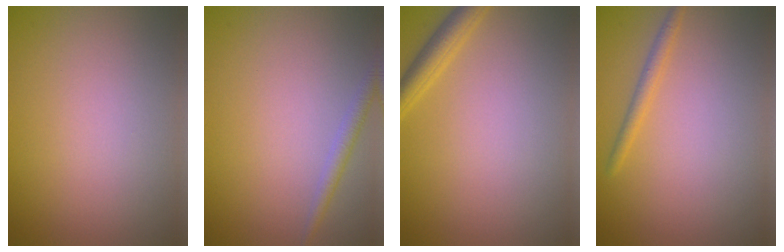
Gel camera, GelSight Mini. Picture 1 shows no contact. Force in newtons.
{"total": 1.5, "press": 1.5, "slide": 0.0}
{"total": 2.3, "press": 2.2, "slide": 0.2}
{"total": 1.4, "press": 1.4, "slide": 0.1}